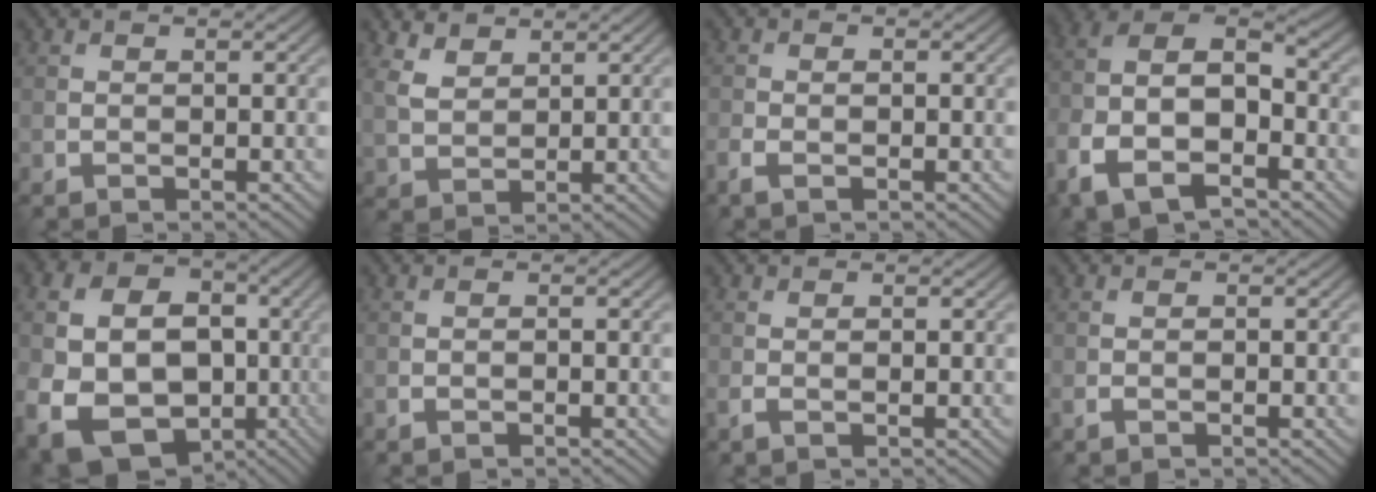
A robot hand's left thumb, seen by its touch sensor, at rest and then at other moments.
{"total": 4.4, "force": [2.9, 2.5, 2.3], "torque": [-0.065, 0.000, 0.065]}
{"total": 2.1, "force": [-1.1, 0.9, 1.6], "torque": [-0.037, -0.001, -0.024]}
{"total": 13.5, "force": [-5.9, 7.4, 9.5], "torque": [-0.215, -0.023, -0.115]}
{"total": 16.7, "force": [-3.2, 13.1, 9.9], "torque": [-0.217, -0.035, -0.036]}
{"total": 0.6, "force": [-0.3, 0.2, 0.5], "torque": [-0.011, -0.001, -0.004]}
{"total": 1.2, "force": [0.0, 0.4, 1.2], "torque": [-0.029, 0.002, -0.001]}
{"total": 1.0, "force": [-0.3, 0.4, 0.9], "torque": [-0.020, 0.001, -0.005]}